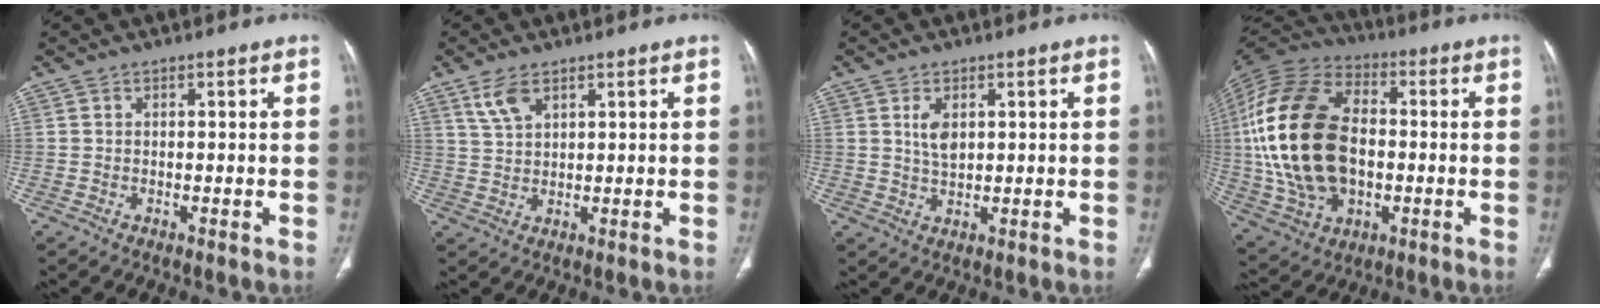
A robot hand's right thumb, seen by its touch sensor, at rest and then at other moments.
{"total": 4.8, "force": [2.9, 2.4, 2.9], "torque": [-0.058, -0.007, 0.065]}
{"total": 4.2, "force": [1.3, 2.4, 3.2], "torque": [-0.053, -0.009, 0.029]}
{"total": 26.2, "force": [-0.1, 16.7, 20.2], "torque": [-0.402, 0.005, 0.005]}